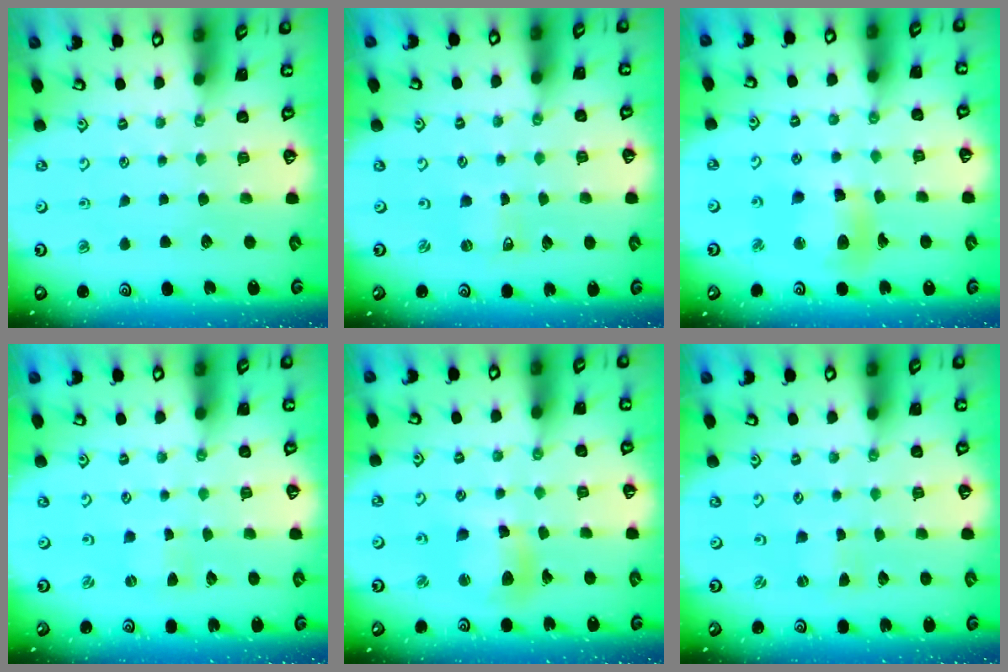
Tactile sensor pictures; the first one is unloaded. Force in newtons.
{"total": 0.6, "press": 0.6, "slide": 0.0}
{"total": 11.8, "press": 11.5, "slide": 2.5}
{"total": 0.0}
{"total": 10.1, "press": 10.1, "slide": 1.3}
{"total": 0.0}